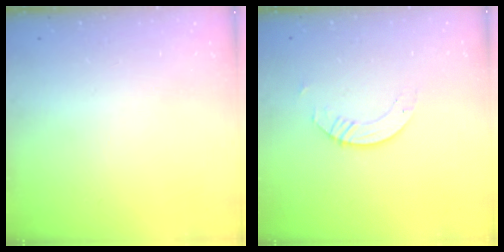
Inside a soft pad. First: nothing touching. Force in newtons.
{"total": 3.2, "press": 3.1, "slide": 0.3}